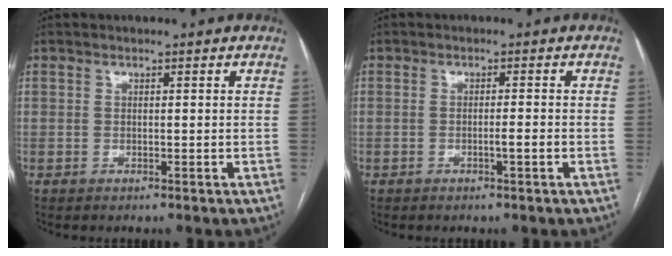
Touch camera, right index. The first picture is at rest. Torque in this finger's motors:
{"motor_torque": [0.50, -0.07, 0.23, 0.04]}